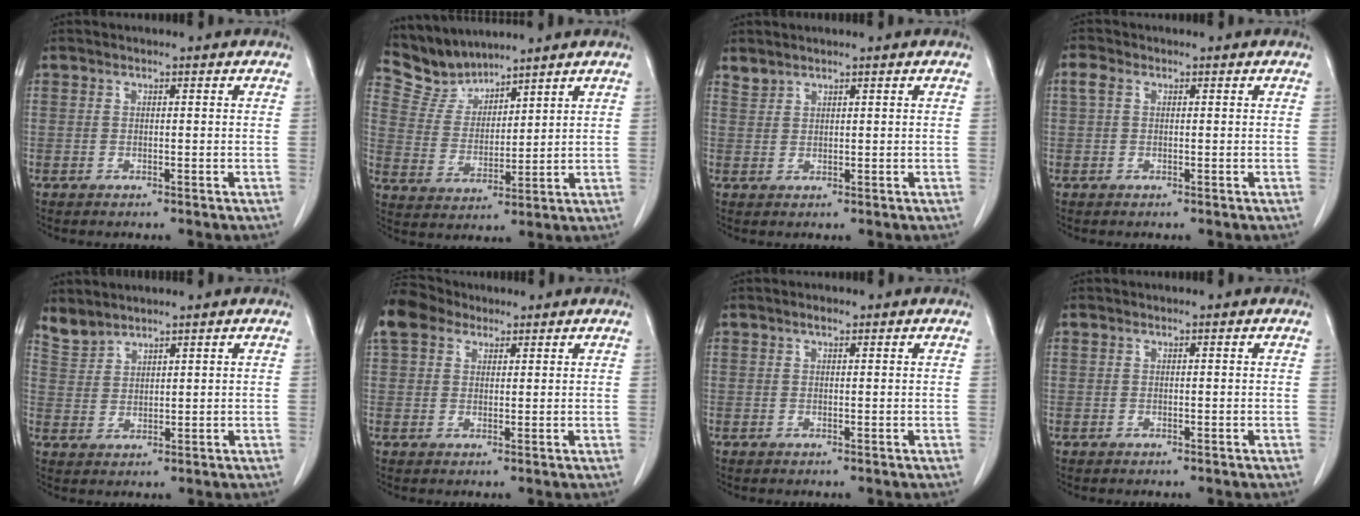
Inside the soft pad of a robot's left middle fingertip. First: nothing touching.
{"total": 6.4, "force": [6.3, 1.0, -0.4], "torque": [-0.004, 0.003, 0.143]}
{"total": 1.3, "force": [1.3, 0.2, -0.1], "torque": [-0.001, 0.005, 0.029]}
{"total": 1.6, "force": [0.5, 1.0, 1.1], "torque": [-0.032, 0.016, 0.012]}
{"total": 3.3, "force": [3.2, 0.7, 0.0], "torque": [-0.005, 0.007, 0.073]}
{"total": 5.2, "force": [3.9, 3.1, 1.6], "torque": [-0.044, 0.028, 0.081]}
{"total": 0.8, "force": [0.6, 0.3, 0.5], "torque": [-0.013, 0.000, 0.009]}
{"total": 0.0}